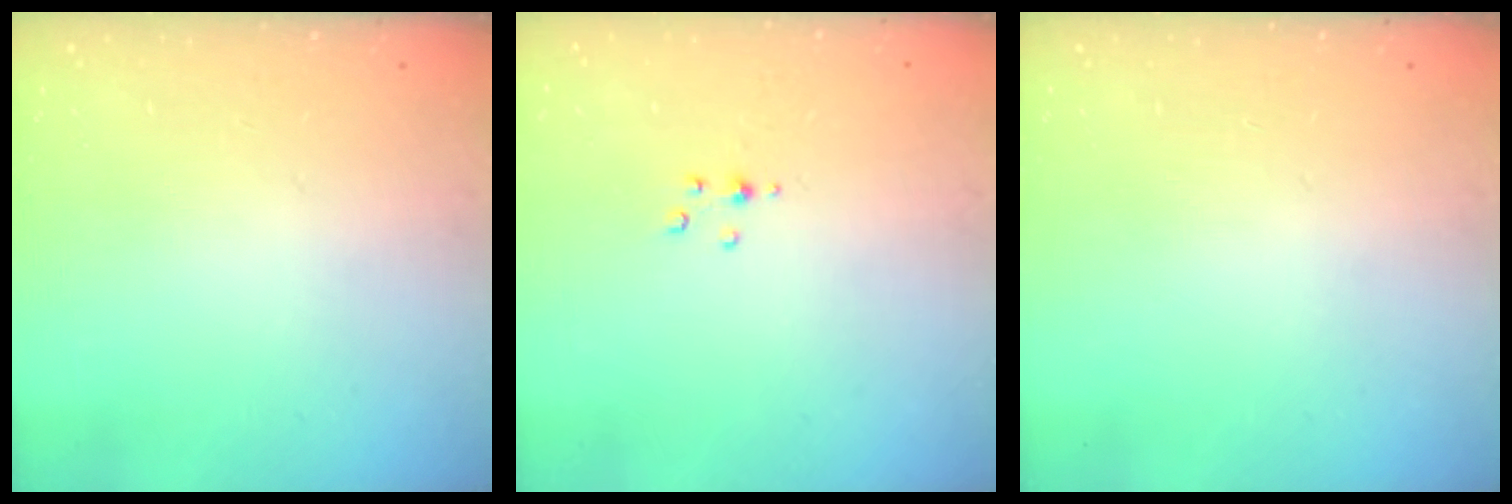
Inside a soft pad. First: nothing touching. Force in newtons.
{"total": 3.1, "press": 3.1, "slide": 0.4}
{"total": 0.0}